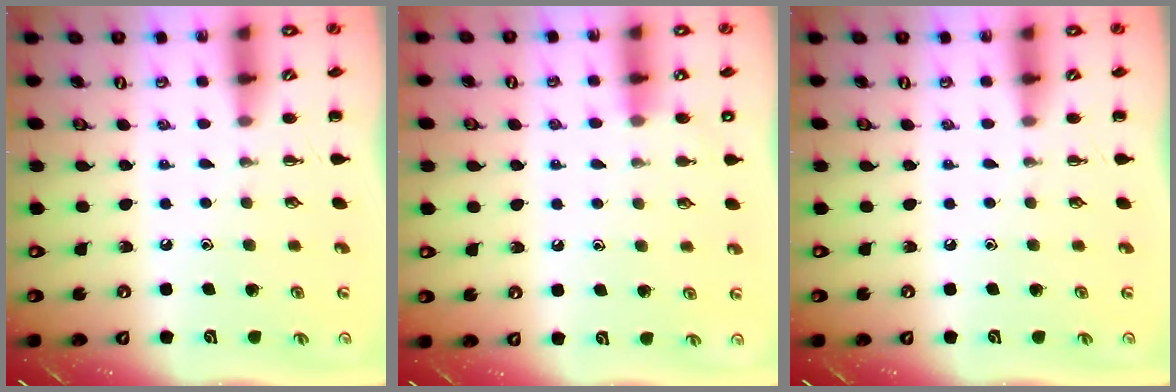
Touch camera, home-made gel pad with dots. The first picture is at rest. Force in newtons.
{"total": 6.0, "press": 5.7, "slide": 1.9}
{"total": 0.0}